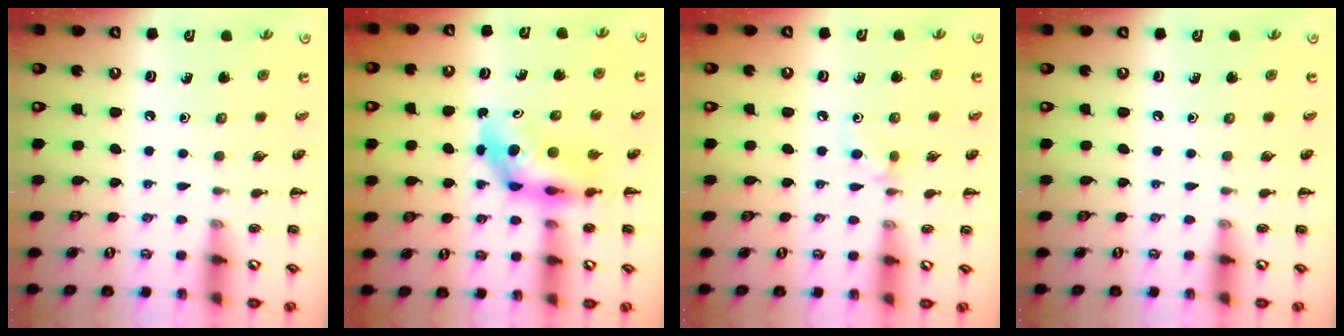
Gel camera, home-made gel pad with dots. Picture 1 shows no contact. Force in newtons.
{"total": 5.5, "press": 5.4, "slide": 1.0}
{"total": 5.7, "press": 5.4, "slide": 1.7}
{"total": 0.0}